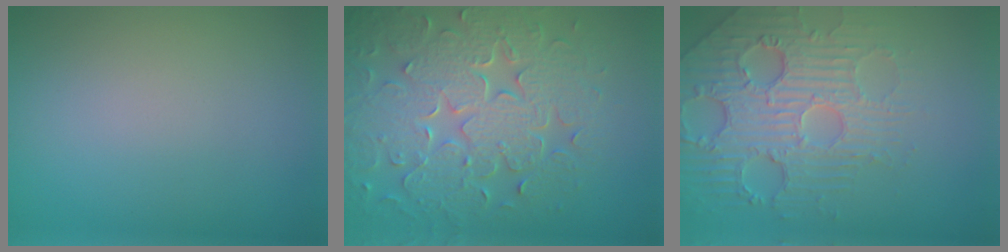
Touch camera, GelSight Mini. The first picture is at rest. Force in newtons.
{"total": 8.7, "press": 6.4, "slide": 6.0}
{"total": 5.9, "press": 4.9, "slide": 3.4}